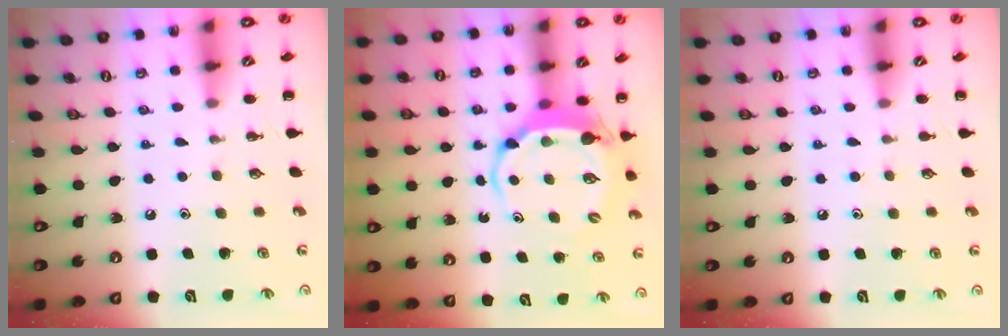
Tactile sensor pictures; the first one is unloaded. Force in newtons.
{"total": 5.7, "press": 5.7, "slide": 0.9}
{"total": 5.1, "press": 4.8, "slide": 1.8}